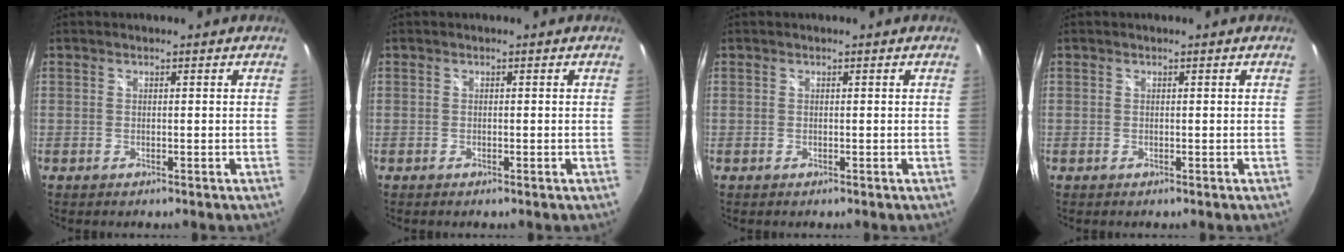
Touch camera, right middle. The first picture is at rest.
{"total": 0.0}
{"total": 0.0}
{"total": 0.0}